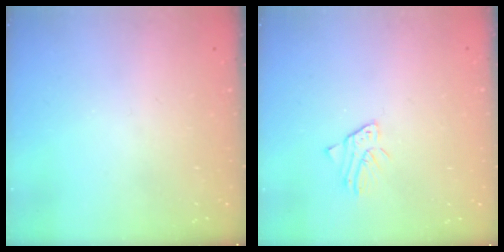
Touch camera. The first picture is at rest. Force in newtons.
{"total": 1.2, "press": 1.2, "slide": 0.1}